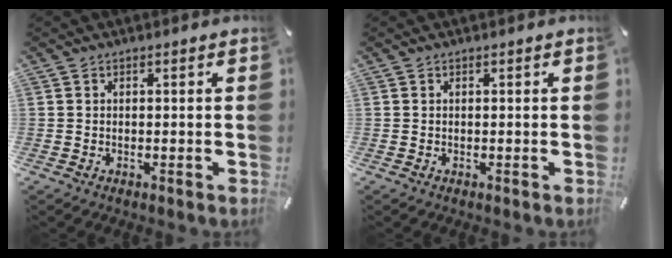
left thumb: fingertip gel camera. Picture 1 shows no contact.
{"total": 0.0}